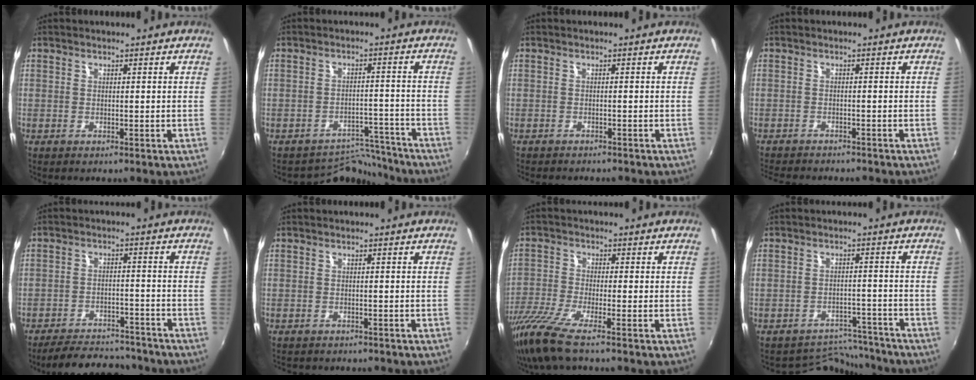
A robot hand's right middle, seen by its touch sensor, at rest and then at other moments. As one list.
[{"total": 7.1, "force": [-6.9, 1.6, -1.0], "torque": [0.014, 0.022, -0.101]}, {"total": 3.2, "force": [-3.0, 0.6, 1.0], "torque": [-0.027, -0.013, -0.045]}, {"total": 7.4, "force": [-6.8, 1.5, 2.5], "torque": [-0.065, -0.017, -0.104]}, {"total": 13.4, "force": [-11.9, 4.1, 4.6], "torque": [-0.109, 0.009, -0.162]}, {"total": 2.8, "force": [-2.6, 0.8, 0.7], "torque": [-0.021, -0.013, -0.035]}, {"total": 8.9, "force": [-6.8, 0.1, 5.8], "torque": [-0.136, -0.032, -0.132]}, {"total": 7.2, "force": [-6.9, 2.0, -1.0], "torque": [0.013, 0.019, -0.100]}]